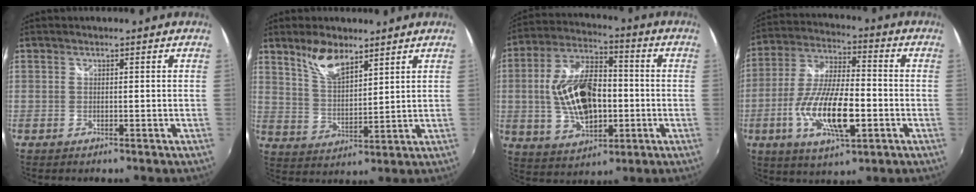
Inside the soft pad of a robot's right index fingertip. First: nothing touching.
{"total": 7.9, "force": [5.7, 3.1, 4.6], "torque": [-0.083, 0.006, 0.112]}
{"total": 16.4, "force": [-1.3, 9.4, 13.4], "torque": [-0.267, 0.010, -0.014]}
{"total": 16.1, "force": [-4.6, 5.3, 14.4], "torque": [-0.293, -0.012, -0.084]}